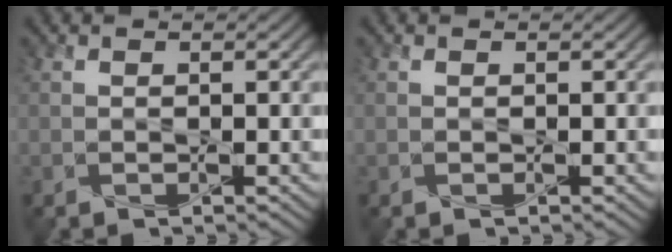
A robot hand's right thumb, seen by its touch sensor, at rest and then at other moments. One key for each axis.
{"total": 0.0}